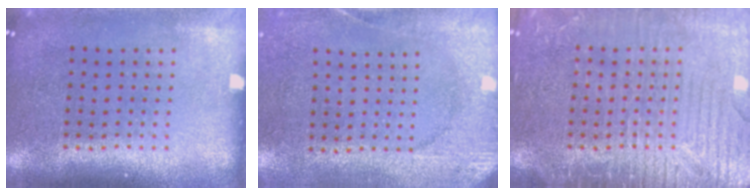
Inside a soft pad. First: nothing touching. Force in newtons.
{"total": 2.6, "press": 2.0, "slide": 1.6}
{"total": 5.5, "press": 5.4, "slide": 0.7}